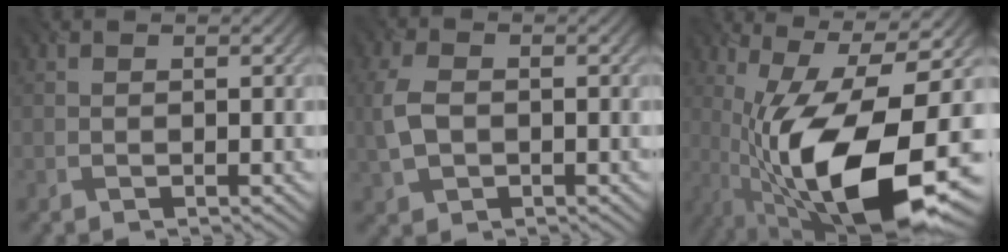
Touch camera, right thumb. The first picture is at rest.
{"total": 4.7, "force": [-0.3, 3.2, 3.4], "torque": [-0.097, 0.000, -0.007]}
{"total": 18.6, "force": [-5.2, 6.8, 16.5], "torque": [-0.292, -0.026, -0.079]}